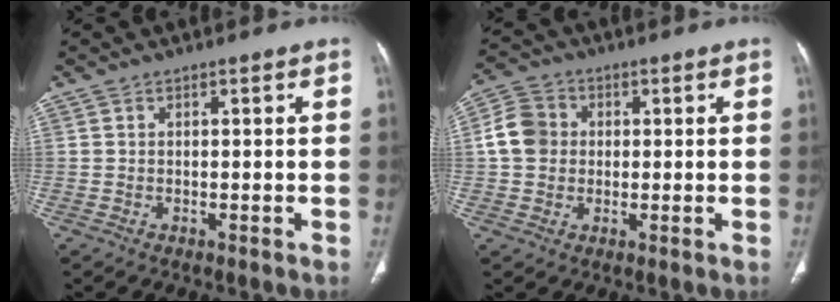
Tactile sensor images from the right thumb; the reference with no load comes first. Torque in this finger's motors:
{"motor_torque": [0.71, 1.23, 0.48, -0.59, 0.21]}